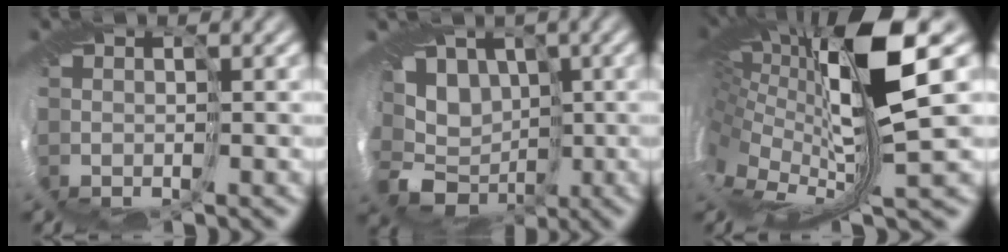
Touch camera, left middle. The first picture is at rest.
{"total": 11.4, "force": [-2.5, 9.4, 5.8], "torque": [-0.091, -0.011, -0.072]}
{"total": 10.7, "force": [1.8, 2.8, 10.2], "torque": [-0.199, -0.016, 0.030]}